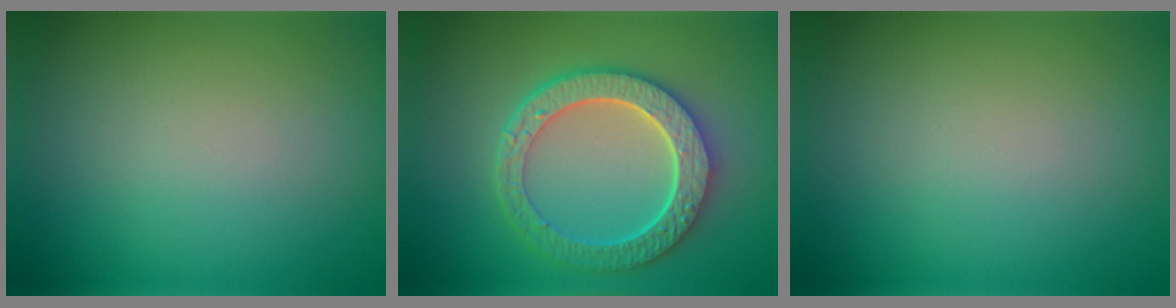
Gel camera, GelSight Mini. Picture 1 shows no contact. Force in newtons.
{"total": 6.6, "press": 5.2, "slide": 4.1}
{"total": 0.0}